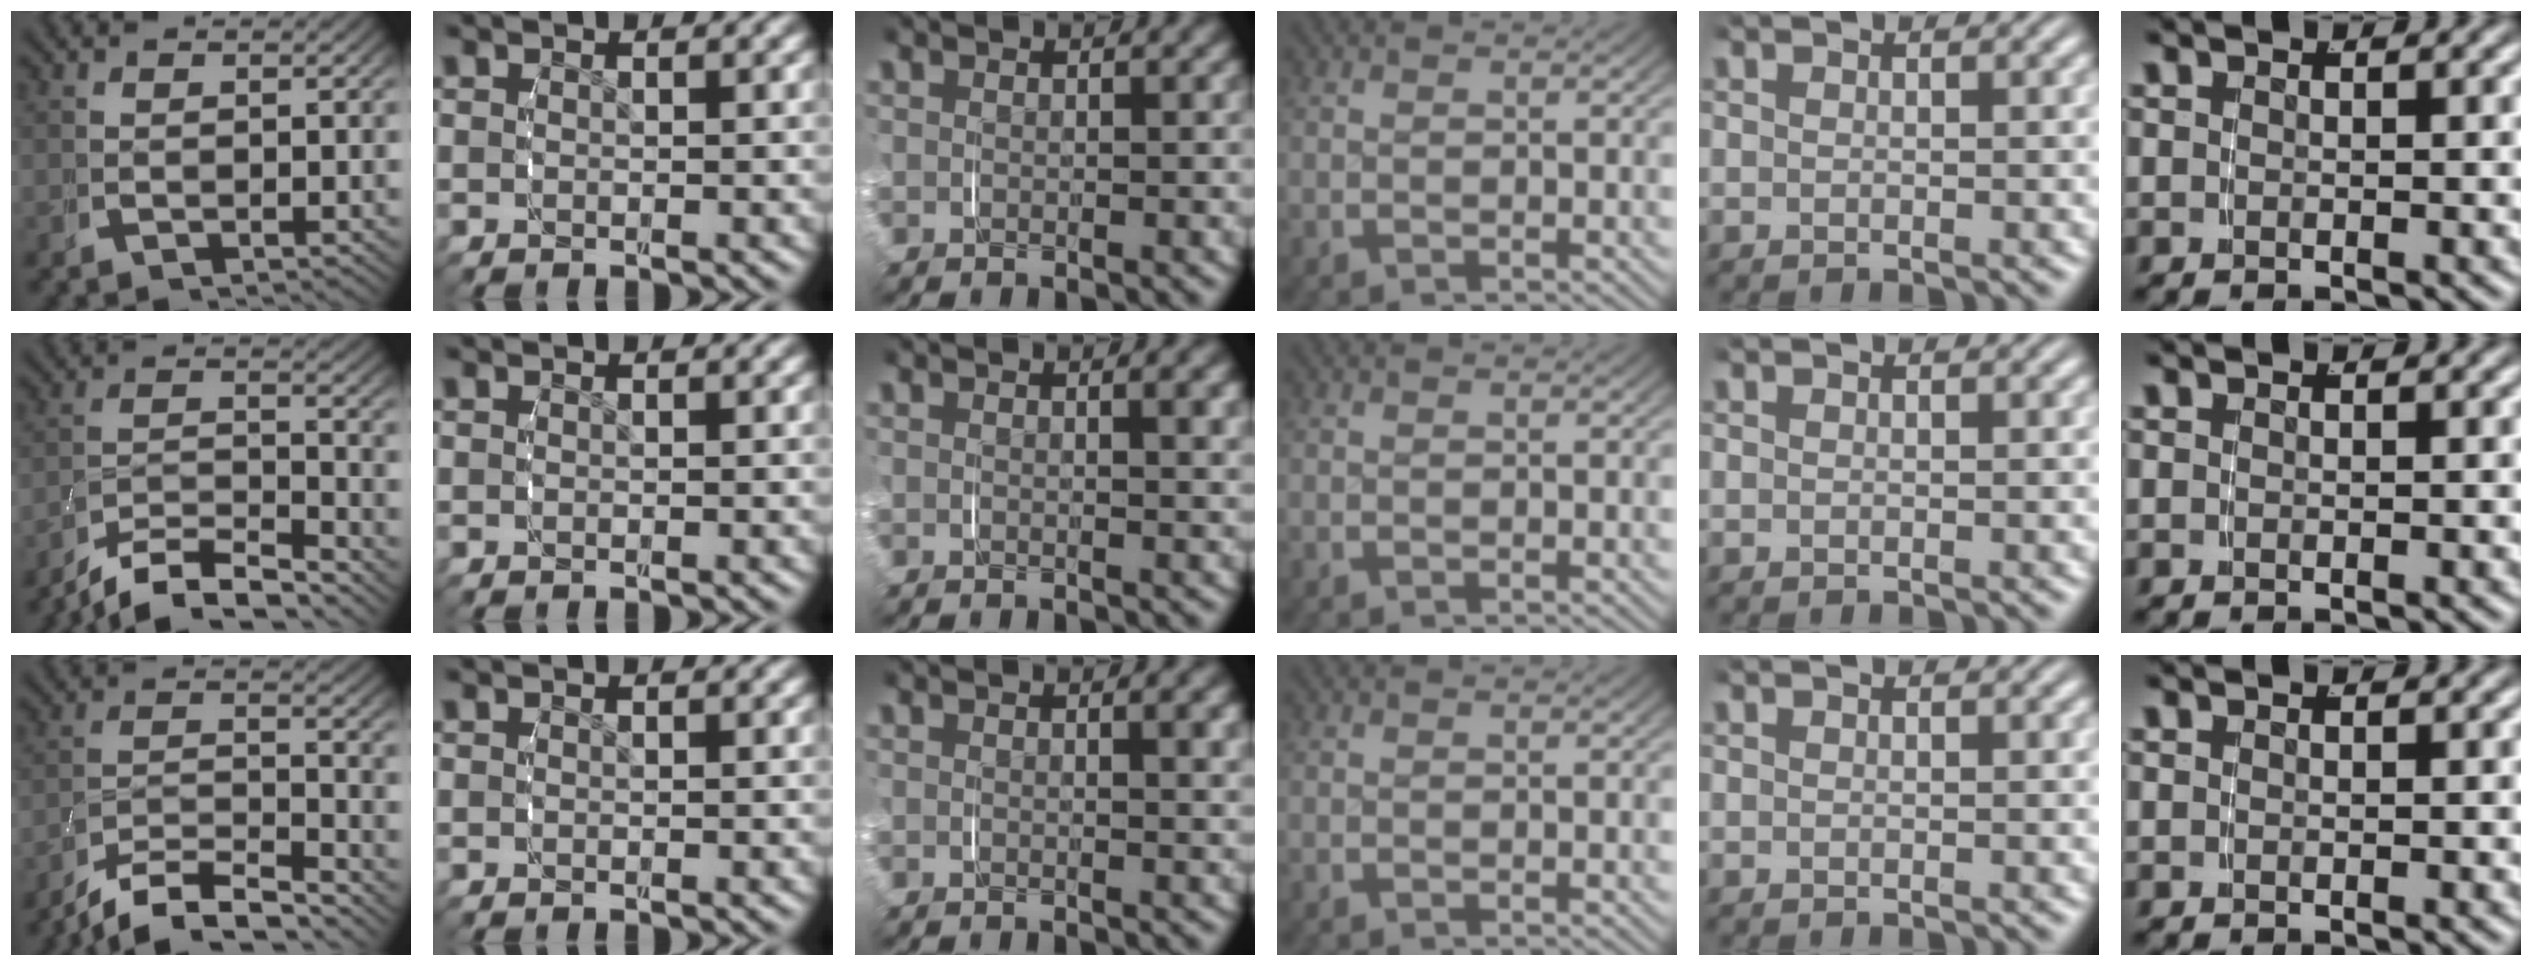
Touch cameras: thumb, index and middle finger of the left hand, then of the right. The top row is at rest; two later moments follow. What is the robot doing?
{"motion": "grasp_and_lifting", "object": "measuring cup"}